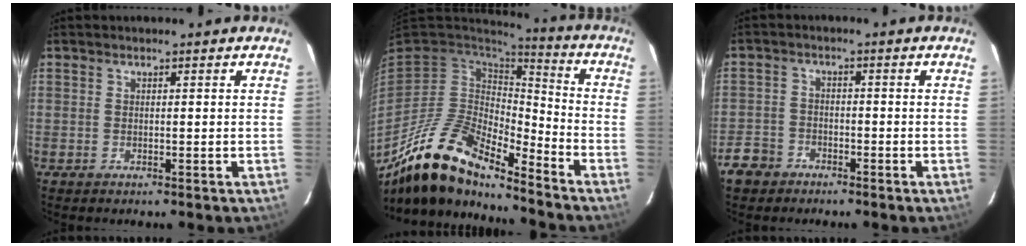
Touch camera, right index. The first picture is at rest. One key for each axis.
{"total": 18.4, "fx": -14.5, "fy": 5.1, "fz": 10.1, "tx": -0.195, "ty": -0.026, "tz": -0.276}
{"total": 6.0, "fx": -3.8, "fy": 4.4, "fz": 1.1, "tx": -0.033, "ty": 0.020, "tz": -0.073}